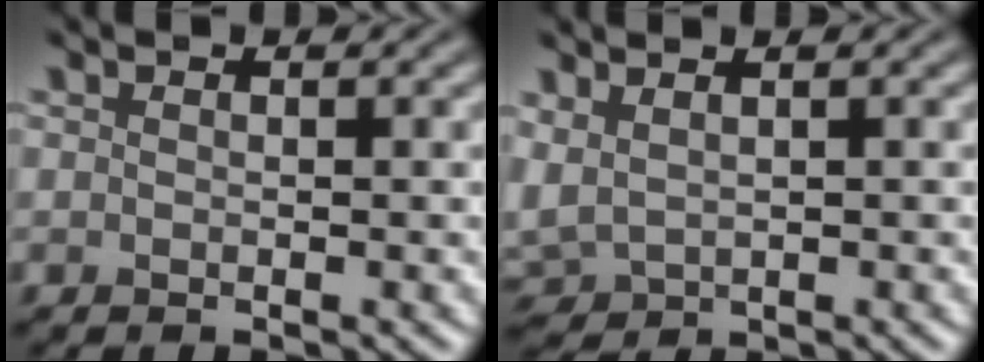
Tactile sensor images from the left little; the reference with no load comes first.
{"total": 2.7, "force": [1.1, 1.7, 1.8], "torque": [-0.056, -0.001, 0.030]}